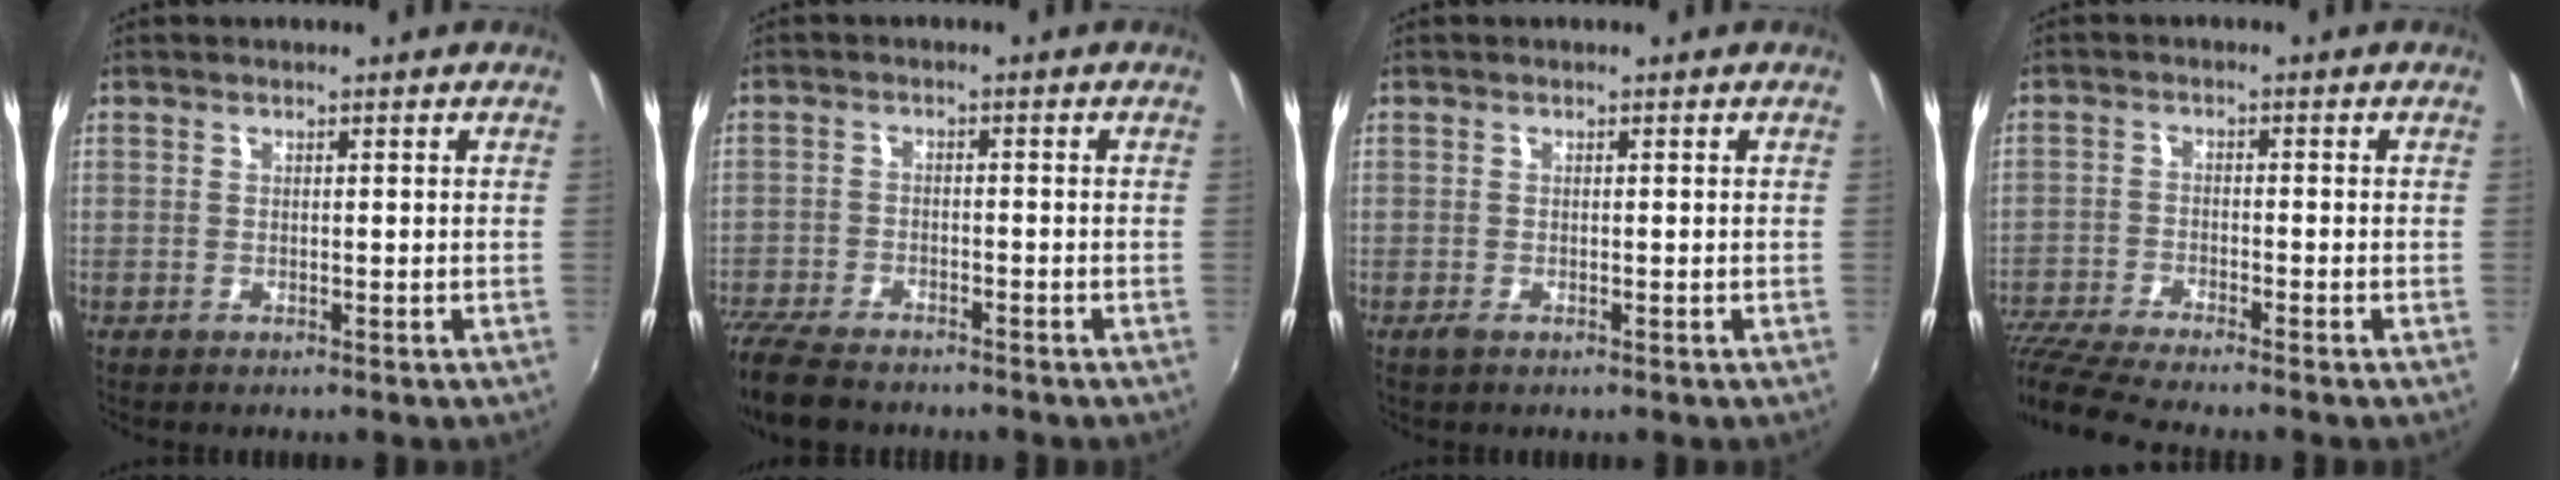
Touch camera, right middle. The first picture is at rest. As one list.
[{"total": 10.7, "force": [-9.0, 3.4, 4.5], "torque": [-0.128, -0.032, -0.166]}, {"total": 0.8, "force": [-0.6, 0.3, 0.5], "torque": [-0.011, -0.003, -0.011]}, {"total": 9.3, "force": [-8.5, 0.1, 3.7], "torque": [-0.098, -0.027, -0.163]}]